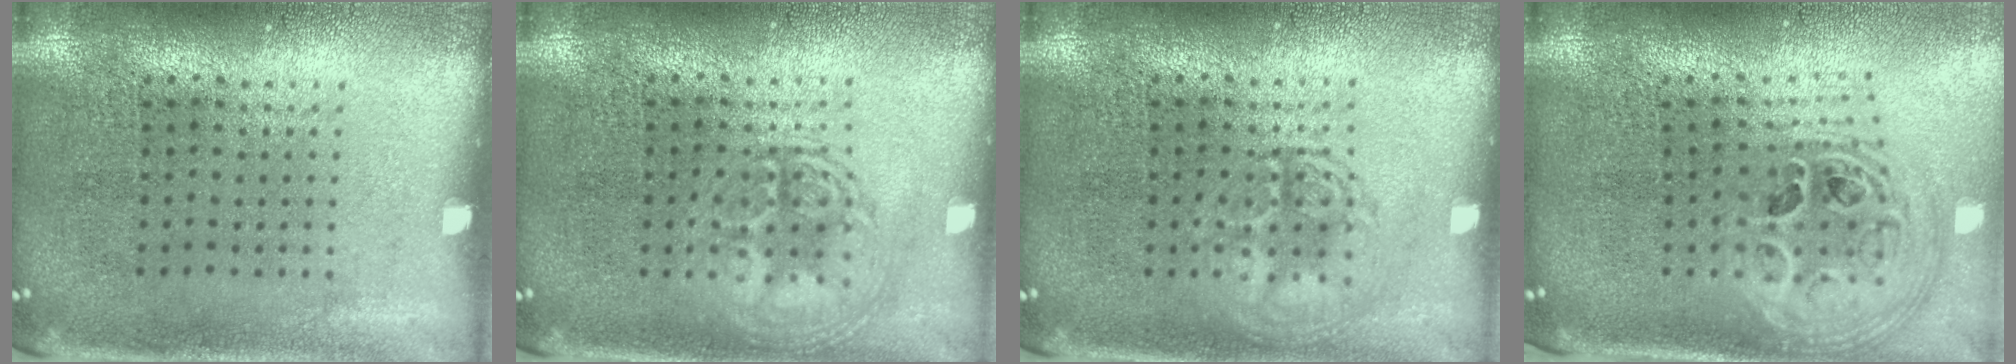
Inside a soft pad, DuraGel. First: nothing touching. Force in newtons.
{"total": 1.7, "press": 1.7, "slide": 0.3}
{"total": 2.5, "press": 2.4, "slide": 0.3}
{"total": 2.8, "press": 2.0, "slide": 1.9}